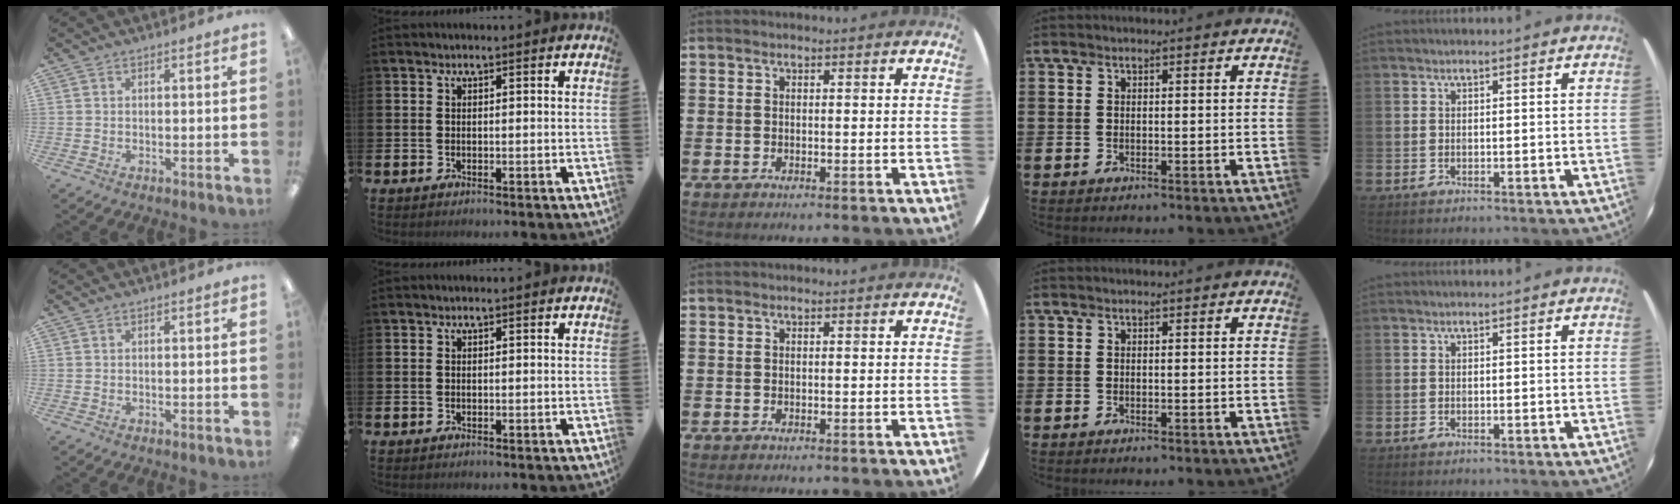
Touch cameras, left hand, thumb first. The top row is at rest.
{}